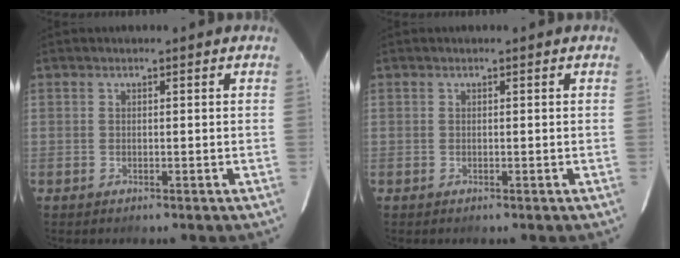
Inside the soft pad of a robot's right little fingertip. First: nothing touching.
{"total": 0.0}